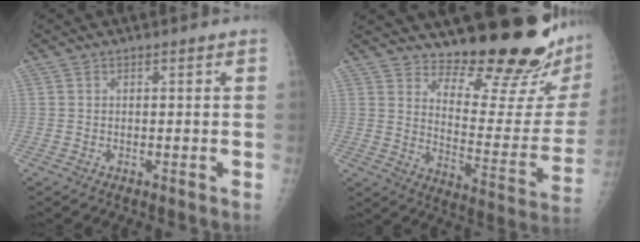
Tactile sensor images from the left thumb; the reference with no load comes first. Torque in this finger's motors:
{"motor_torque": [0.52, 0.24, -0.15, -0.63, 0.13]}